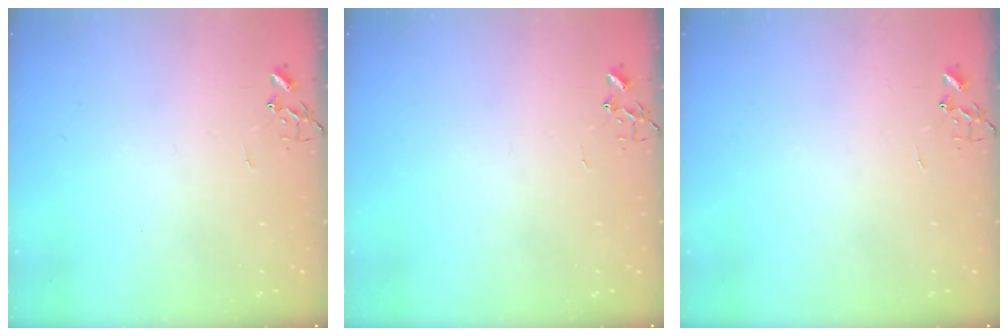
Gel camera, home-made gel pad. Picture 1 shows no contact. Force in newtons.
{"total": 0.0}
{"total": 0.0}